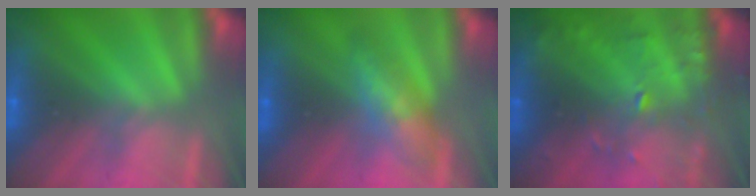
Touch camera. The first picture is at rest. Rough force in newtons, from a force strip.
{"total": 4.5}
{"total": 7.3}